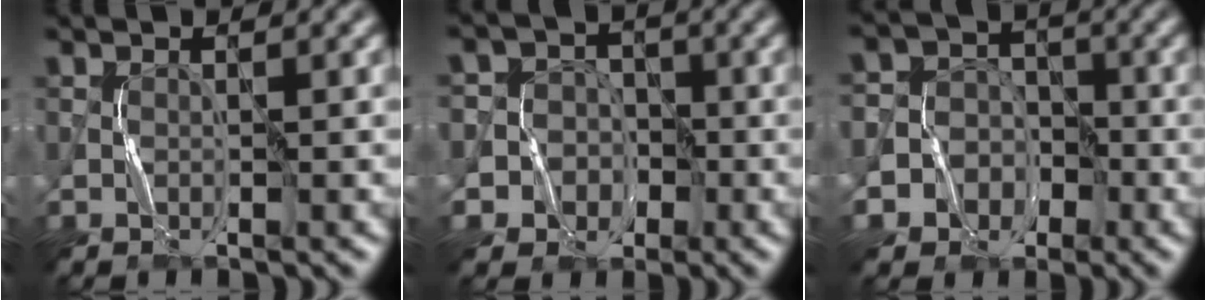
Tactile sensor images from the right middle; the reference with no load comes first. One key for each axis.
{"total": 5.6, "fx": -1.9, "fy": 5.3, "fz": 0.5, "tx": 0.000, "ty": 0.016, "tz": -0.059}
{"total": 6.5, "fx": -2.7, "fy": 5.9, "fz": 0.9, "tx": -0.010, "ty": 0.014, "tz": -0.072}